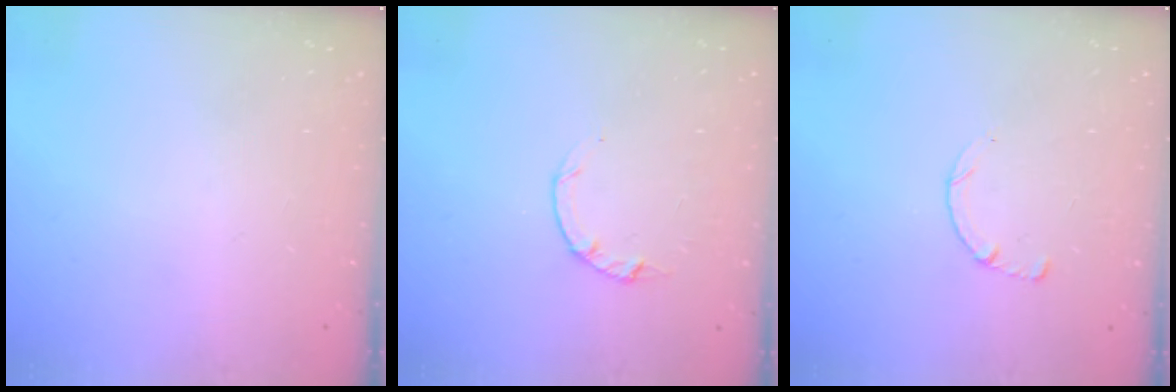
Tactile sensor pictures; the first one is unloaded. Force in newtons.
{"total": 2.2, "press": 2.1, "slide": 0.4}
{"total": 2.6, "press": 2.5, "slide": 0.3}